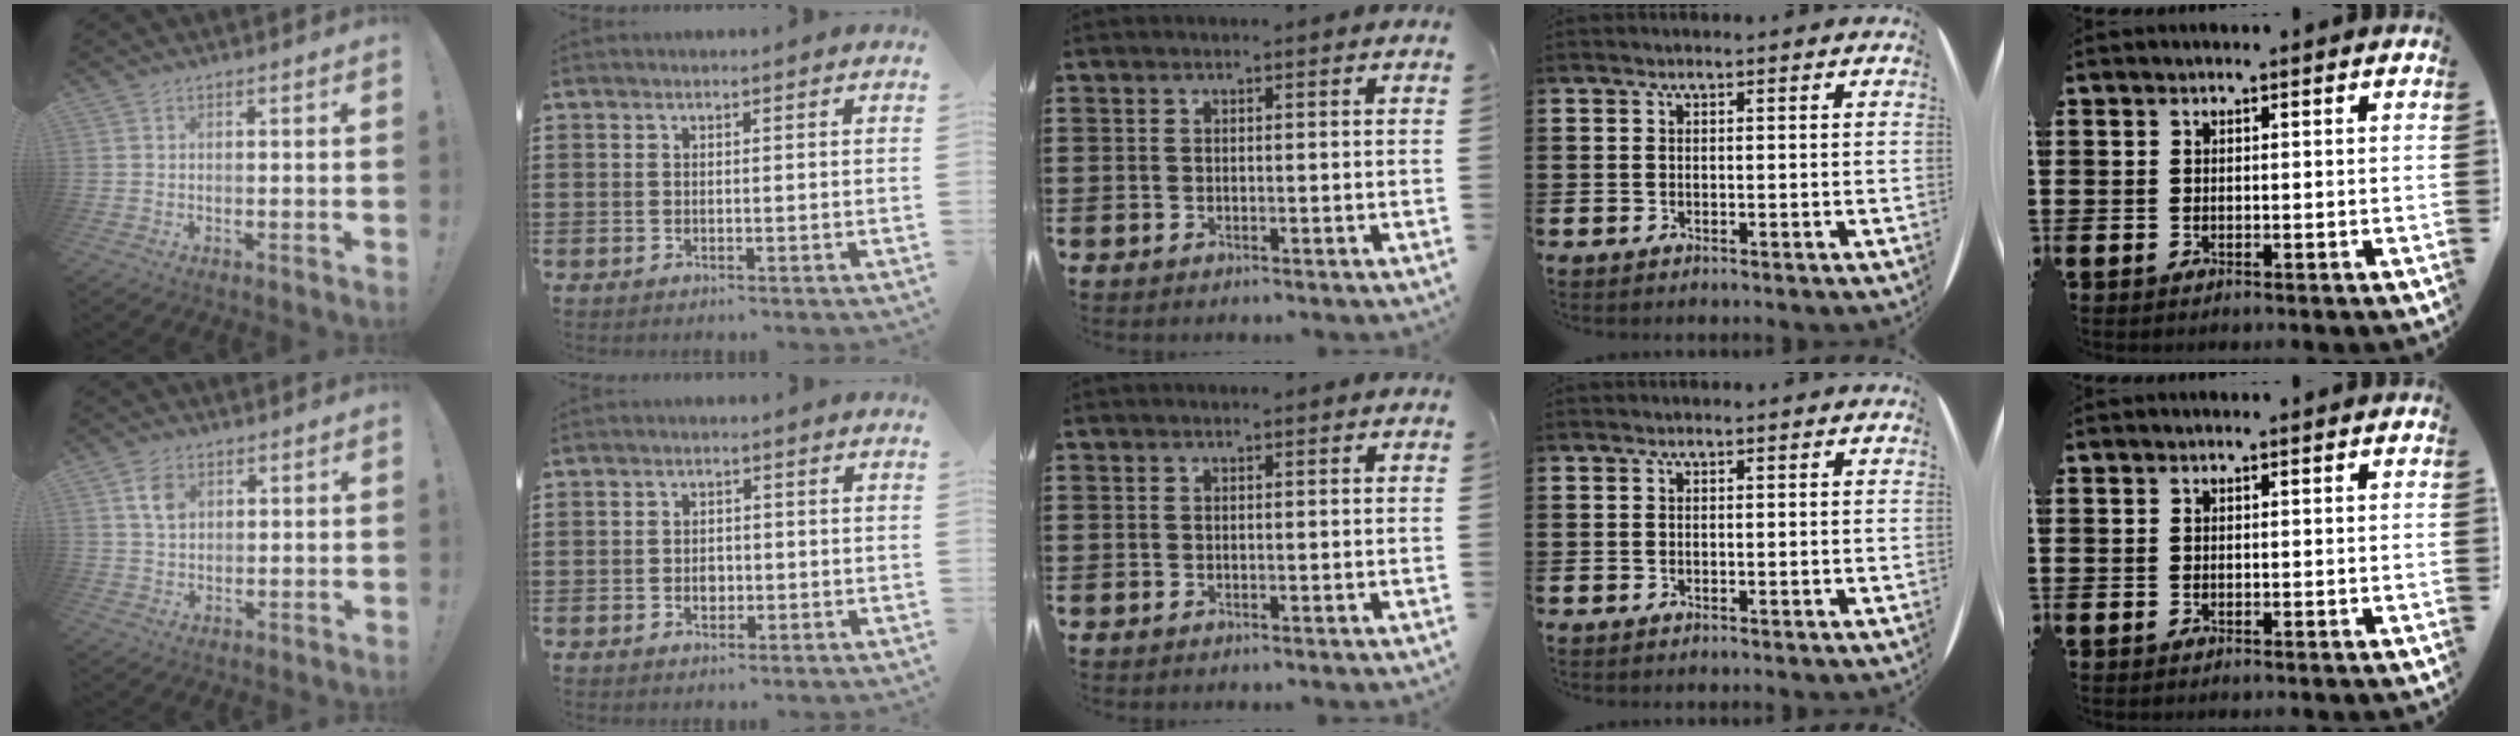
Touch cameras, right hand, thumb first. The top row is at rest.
{"thumb": {"total": 5.4, "force": [2.2, 3.7, 3.3], "torque": [-0.046, -0.002, 0.039]}, "index": {"total": 2.1, "force": [-0.6, 1.5, 1.4], "torque": [-0.020, 0.000, -0.014]}}